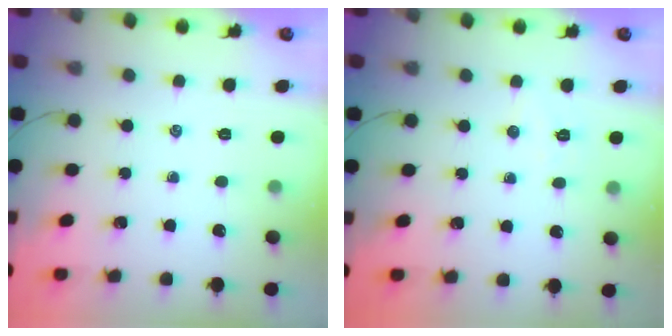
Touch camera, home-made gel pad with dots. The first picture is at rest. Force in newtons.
{"total": 3.9, "press": 3.8, "slide": 0.8}